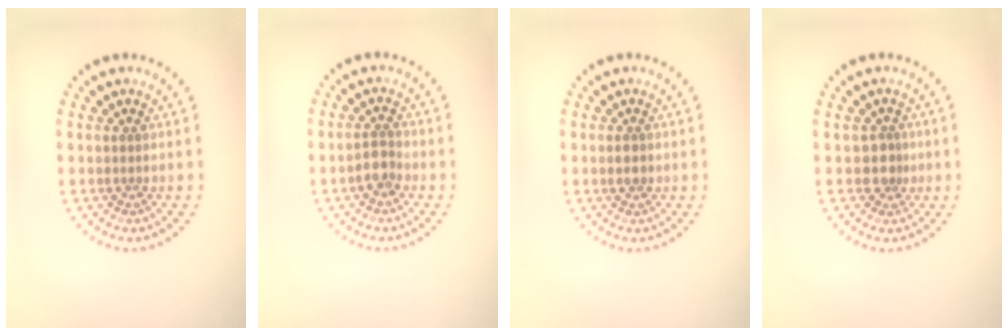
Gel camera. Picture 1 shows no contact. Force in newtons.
{"total": 1.9, "press": 1.6, "slide": 0.9}
{"total": 1.4, "press": 1.4, "slide": 0.1}
{"total": 1.9, "press": 1.5, "slide": 1.2}